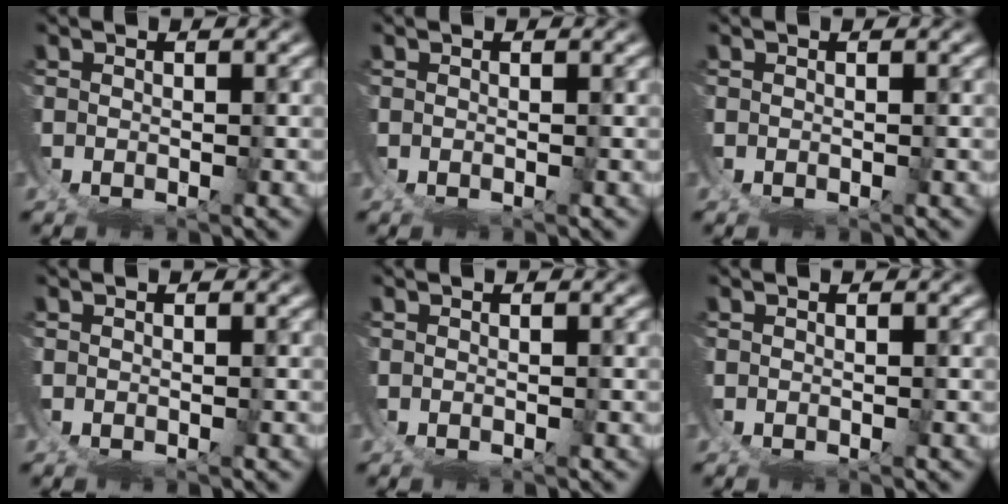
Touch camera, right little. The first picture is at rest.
{"total": 0.0}
{"total": 0.0}
{"total": 0.0}
{"total": 0.0}
{"total": 0.0}